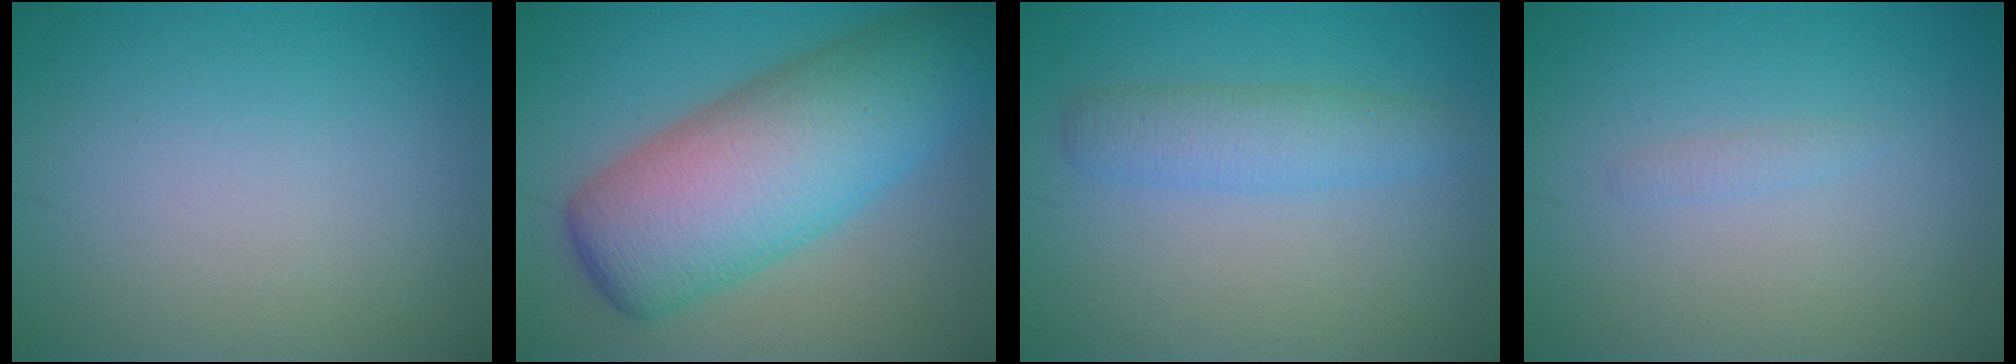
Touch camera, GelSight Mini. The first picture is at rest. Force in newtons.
{"total": 11.7, "press": 11.7, "slide": 0.1}
{"total": 2.9, "press": 2.9, "slide": 0.1}
{"total": 0.6, "press": 0.6, "slide": 0.1}